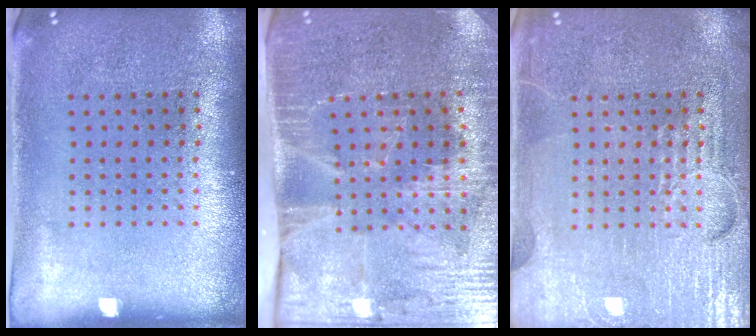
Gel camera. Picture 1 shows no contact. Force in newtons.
{"total": 4.3, "press": 3.6, "slide": 2.3}
{"total": 6.0, "press": 6.0, "slide": 0.7}